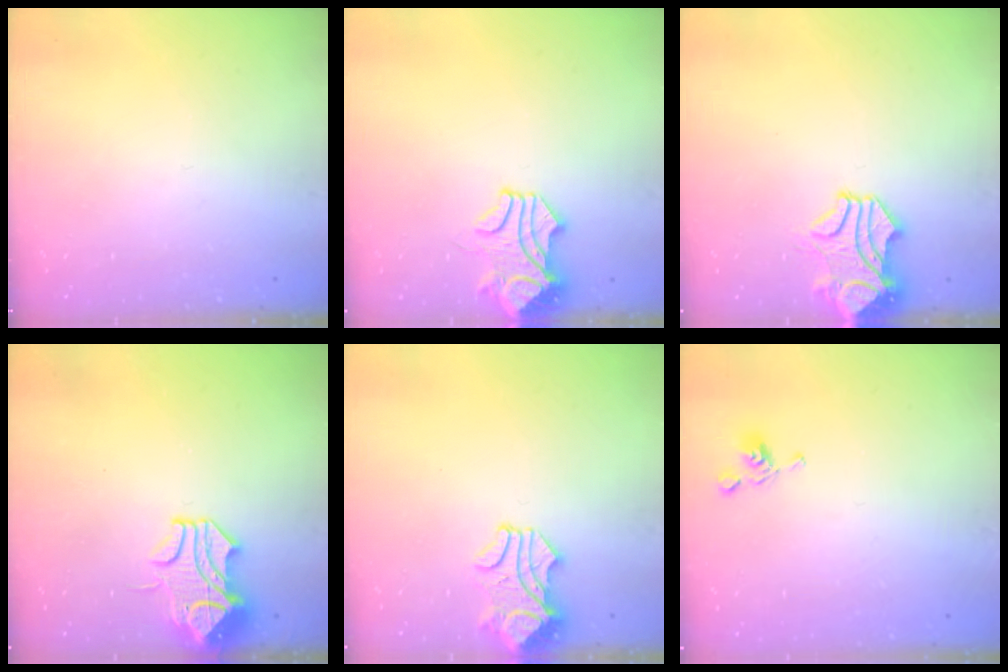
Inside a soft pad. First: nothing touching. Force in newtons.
{"total": 2.4, "press": 2.3, "slide": 0.6}
{"total": 1.9, "press": 1.4, "slide": 1.2}
{"total": 2.0, "press": 1.2, "slide": 1.5}
{"total": 0.9, "press": 0.7, "slide": 0.7}
{"total": 5.9, "press": 5.9, "slide": 0.2}